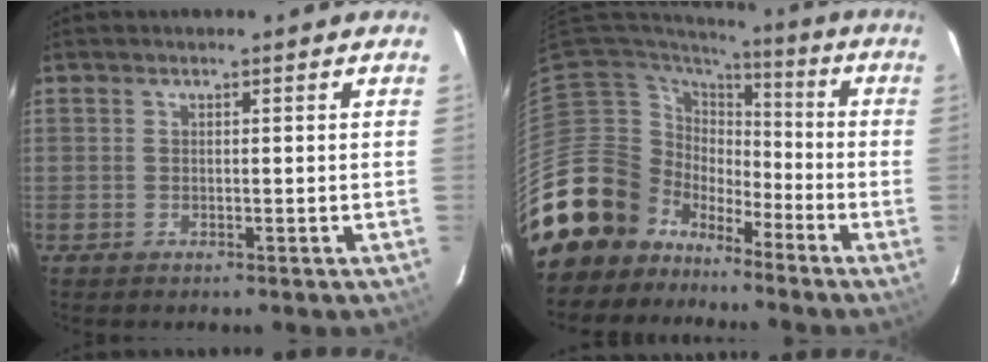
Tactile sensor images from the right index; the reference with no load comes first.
{"total": 15.2, "force": [-10.1, 11.2, 1.4], "torque": [-0.067, 0.039, -0.181]}